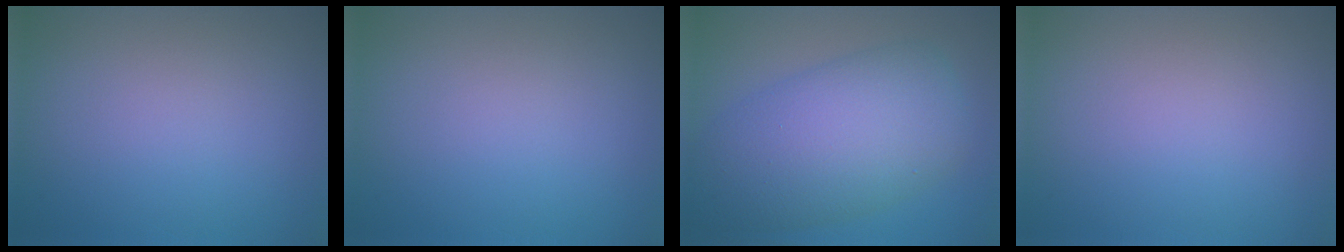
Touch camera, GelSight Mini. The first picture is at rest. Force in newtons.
{"total": 0.0}
{"total": 9.5, "press": 9.5, "slide": 0.1}
{"total": 0.0}